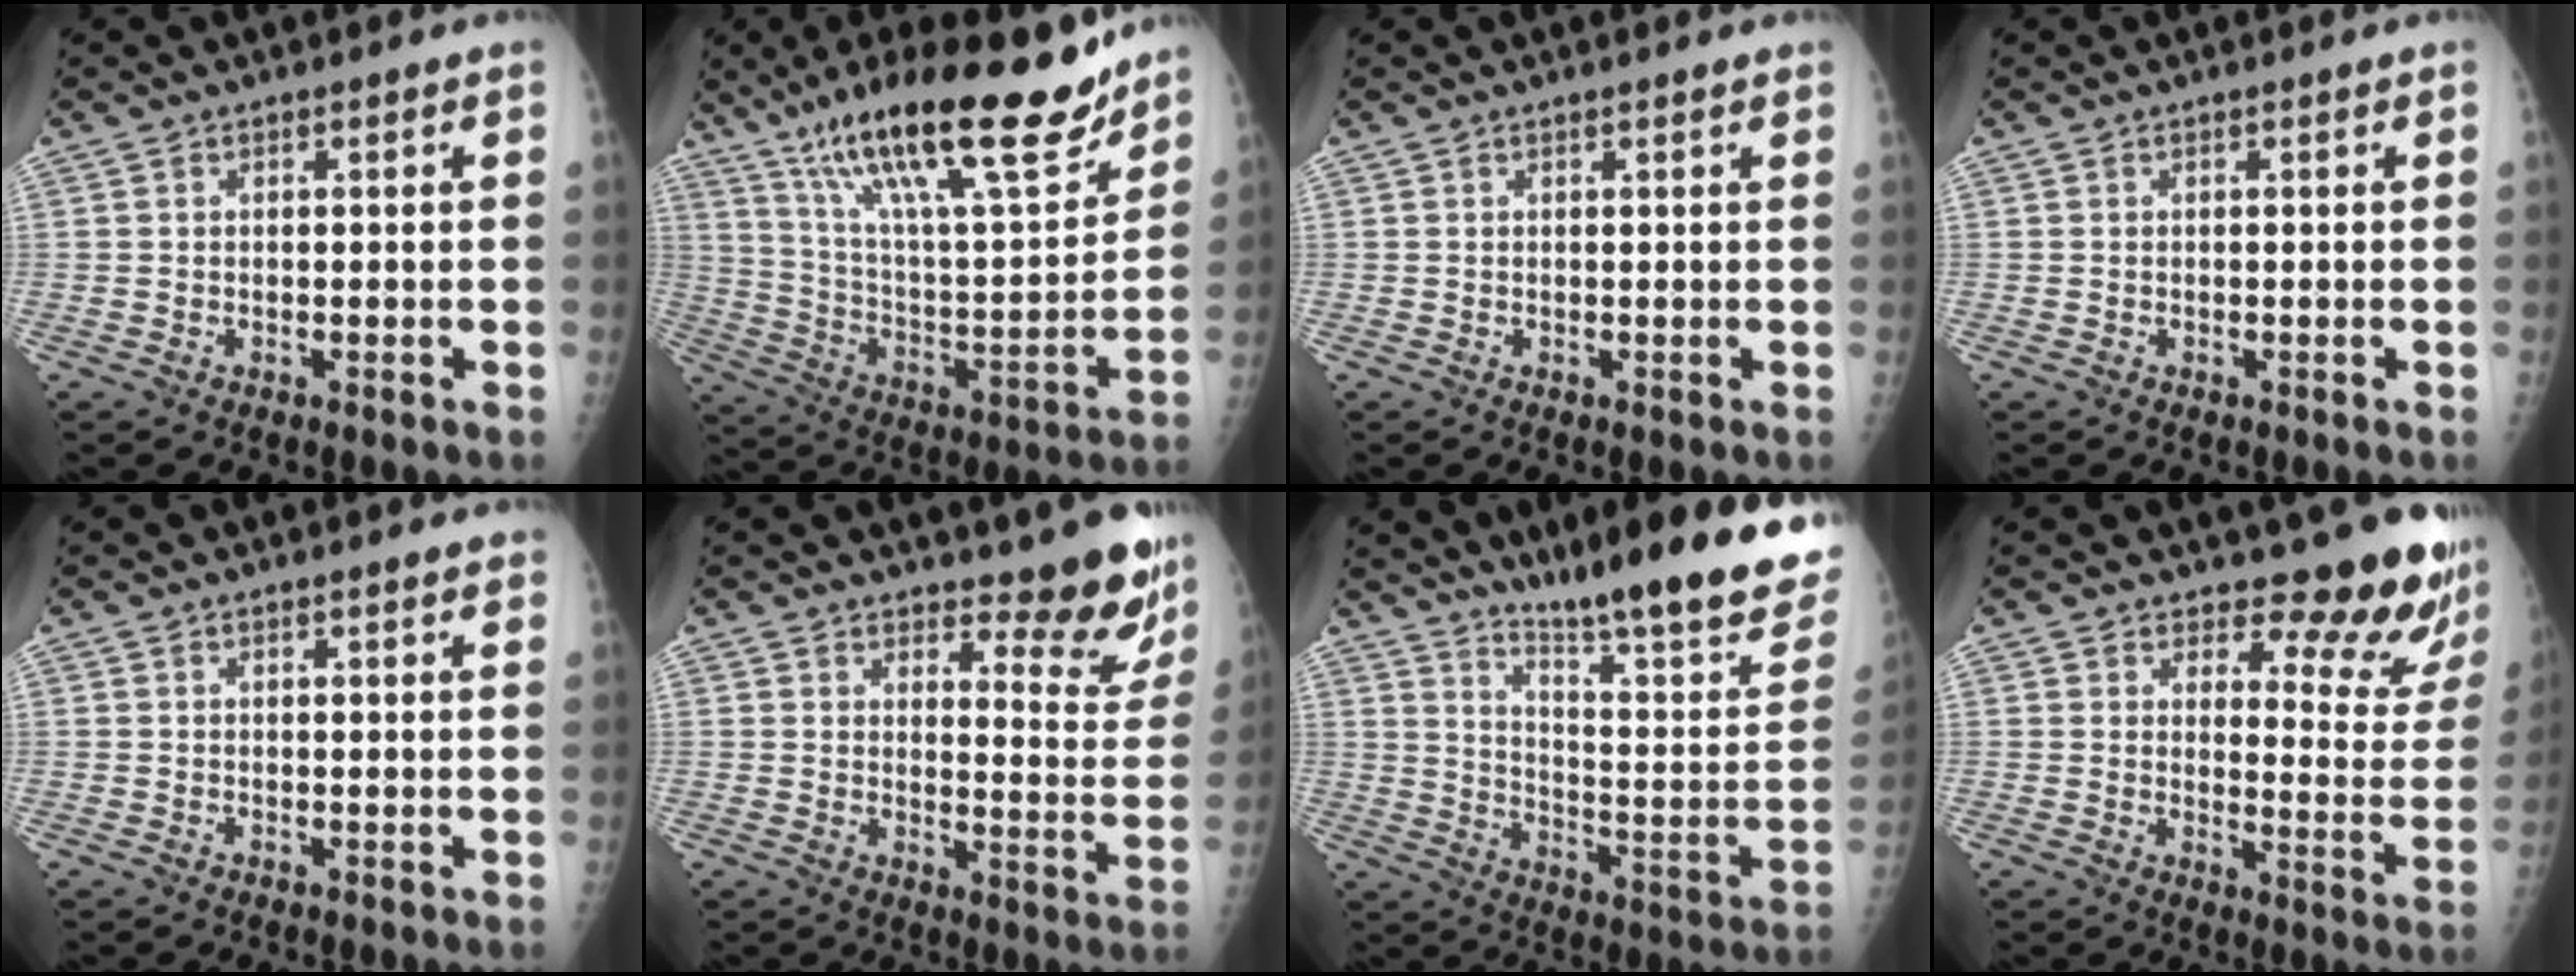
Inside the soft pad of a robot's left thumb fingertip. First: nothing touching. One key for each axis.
{"total": 26.7, "fx": 18.4, "fy": 6.2, "fz": 18.3, "tx": -0.276, "ty": -0.063, "tz": 0.312}
{"total": 0.9, "fx": 0.8, "fy": 0.0, "fz": 0.5, "tx": -0.006, "ty": 0.002, "tz": 0.012}
{"total": 0.0}
{"total": 1.9, "fx": 1.6, "fy": 0.3, "fz": 1.0, "tx": -0.006, "ty": 0.001, "tz": 0.018}
{"total": 11.0, "fx": 9.5, "fy": 3.3, "fz": 4.6, "tx": -0.019, "ty": -0.086, "tz": 0.113}
{"total": 26.7, "fx": 19.2, "fy": 4.0, "fz": 18.1, "tx": -0.241, "ty": -0.110, "tz": 0.276}
{"total": 14.8, "fx": 13.3, "fy": 4.2, "fz": 4.9, "tx": -0.012, "ty": -0.135, "tz": 0.149}